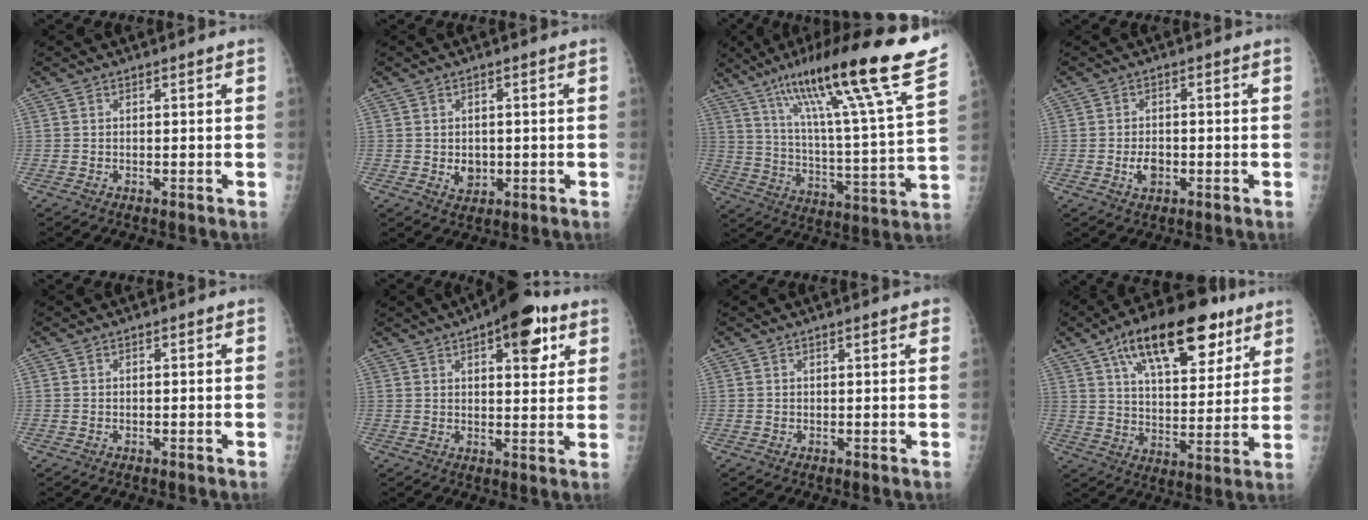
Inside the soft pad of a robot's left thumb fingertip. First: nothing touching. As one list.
[{"total": 3.5, "force": [-0.3, 2.8, 2.0], "torque": [-0.015, 0.000, 0.004]}, {"total": 26.1, "force": [17.8, 1.7, 19.0], "torque": [-0.289, -0.063, 0.283]}, {"total": 3.6, "force": [-1.0, 2.4, 2.5], "torque": [-0.036, 0.004, -0.016]}, {"total": 0.0}, {"total": 12.6, "force": [6.2, 5.2, 9.6], "torque": [-0.095, -0.014, 0.079]}, {"total": 1.7, "force": [1.1, 0.3, 1.2], "torque": [-0.014, 0.001, 0.012]}, {"total": 22.3, "force": [12.3, 10.1, 15.6], "torque": [-0.212, -0.021, 0.197]}]